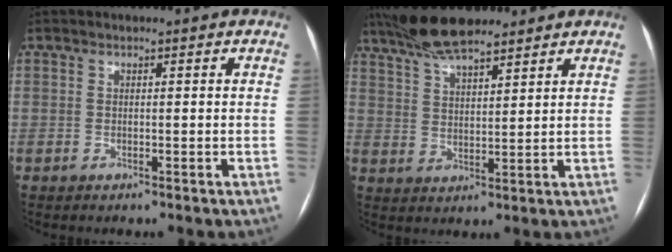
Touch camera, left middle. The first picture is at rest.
{"total": 9.9, "force": [8.4, 1.9, 5.0], "torque": [-0.093, 0.024, 0.153]}